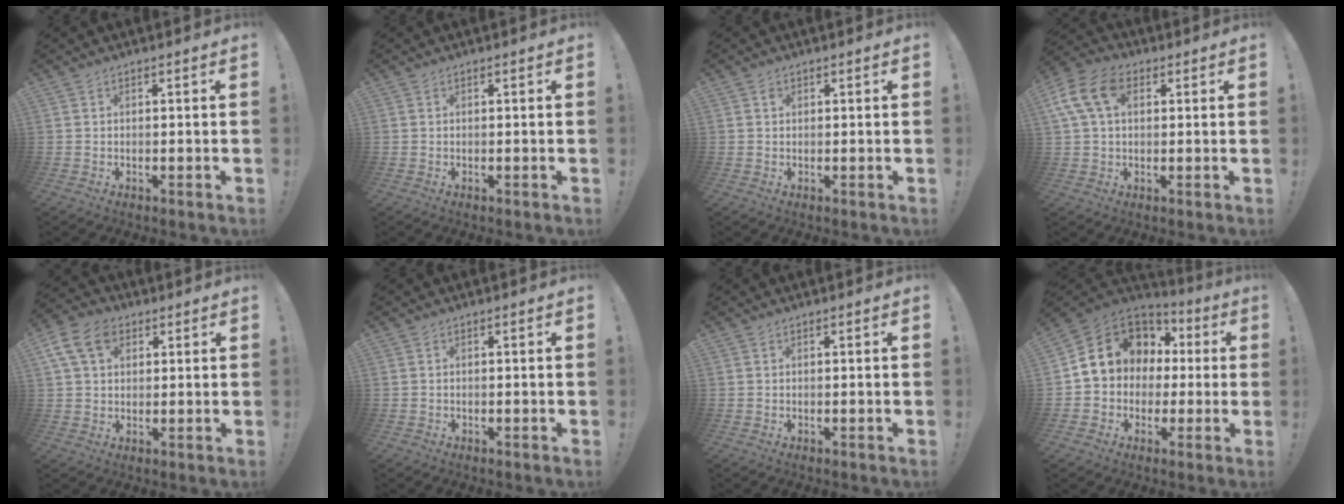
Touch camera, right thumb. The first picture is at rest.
{"total": 0.0}
{"total": 0.8, "force": [0.2, 0.7, 0.2], "torque": [0.001, 0.001, 0.003]}
{"total": 12.4, "force": [3.9, 7.9, 8.8], "torque": [-0.162, 0.002, 0.076]}
{"total": 11.3, "force": [4.6, 7.9, 6.6], "torque": [-0.118, -0.004, 0.092]}
{"total": 0.5, "force": [-0.4, 0.4, 0.0], "torque": [0.001, 0.000, -0.007]}
{"total": 0.0}
{"total": 13.1, "force": [3.6, 11.3, 5.6], "torque": [-0.085, -0.012, 0.084]}